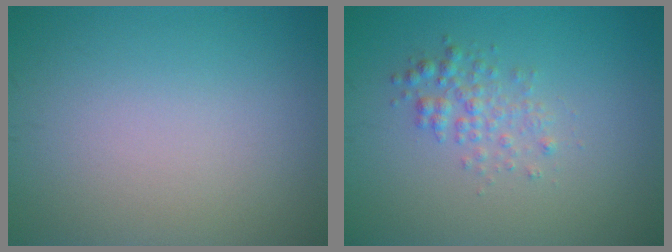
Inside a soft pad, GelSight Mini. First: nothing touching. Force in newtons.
{"total": 2.0, "press": 2.0, "slide": 0.1}